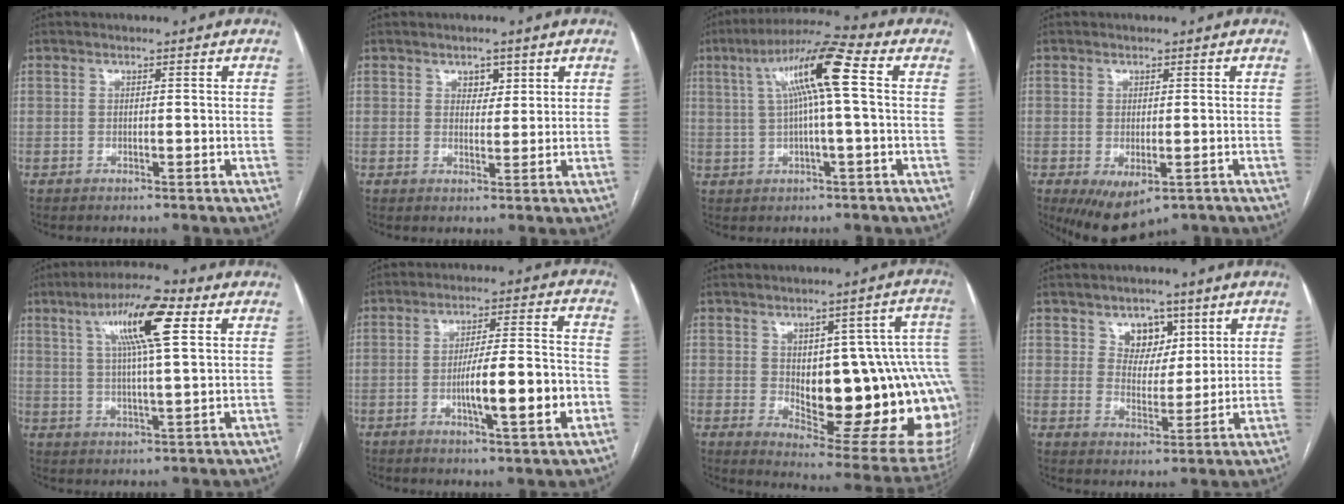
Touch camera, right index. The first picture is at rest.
{"total": 2.4, "force": [1.4, 1.6, 1.2], "torque": [-0.013, 0.001, 0.022]}
{"total": 10.8, "force": [2.0, 0.2, 10.6], "torque": [-0.191, 0.031, 0.033]}
{"total": 7.3, "force": [-3.7, 3.5, 5.2], "torque": [-0.078, -0.017, -0.047]}
{"total": 11.4, "force": [4.6, 1.3, 10.3], "torque": [-0.184, 0.017, 0.076]}
{"total": 11.6, "force": [-3.3, 1.3, 11.1], "torque": [-0.180, 0.007, -0.049]}
{"total": 25.2, "force": [-1.8, 8.3, 23.8], "torque": [-0.234, 0.015, 0.004]}
{"total": 5.8, "force": [3.2, 4.2, 2.5], "torque": [-0.031, 0.004, 0.057]}